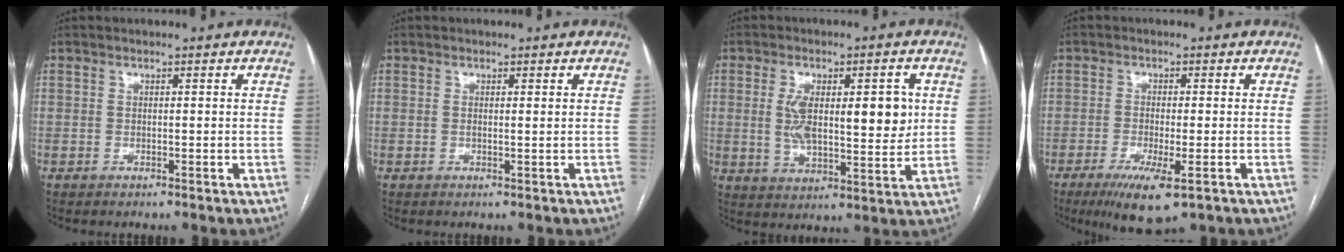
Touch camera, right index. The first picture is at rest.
{"total": 0.7, "force": [0.2, 0.0, 0.7], "torque": [-0.016, -0.001, 0.004]}
{"total": 12.6, "force": [2.0, 4.8, 11.5], "torque": [-0.187, 0.007, 0.039]}
{"total": 7.5, "force": [-3.9, 1.5, 6.2], "torque": [-0.109, -0.020, -0.061]}